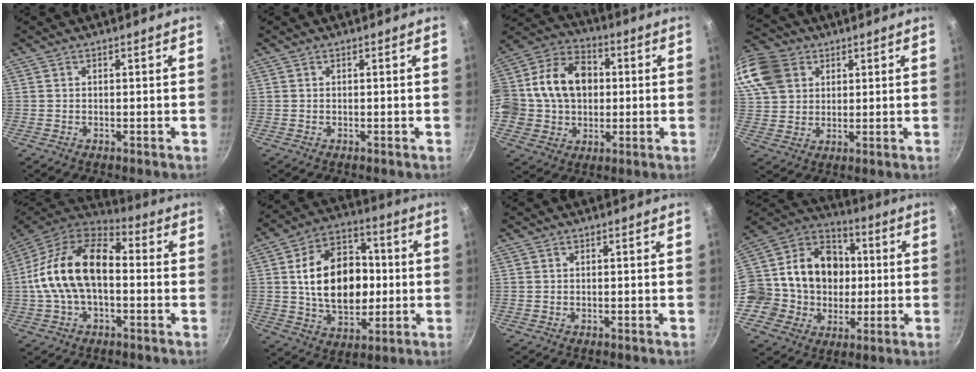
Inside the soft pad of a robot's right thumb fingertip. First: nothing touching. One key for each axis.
{"total": 0.0}
{"total": 19.9, "fx": 1.6, "fy": 15.8, "fz": 12.1, "tx": -0.210, "ty": 0.036, "tz": 0.019}
{"total": 18.5, "fx": 7.6, "fy": 14.4, "fz": 8.8, "tx": -0.209, "ty": 0.025, "tz": 0.148}
{"total": 19.4, "fx": -0.7, "fy": 11.3, "fz": 15.7, "tx": -0.274, "ty": 0.041, "tz": -0.030}
{"total": 19.4, "fx": 0.6, "fy": 13.5, "fz": 13.9, "tx": -0.187, "ty": 0.026, "tz": 0.012}
{"total": 0.0}
{"total": 21.1, "fx": 0.6, "fy": 18.8, "fz": 9.7, "tx": -0.151, "ty": 0.042, "tz": 0.012}